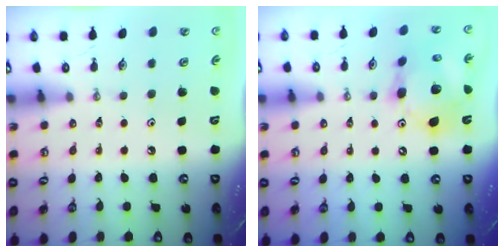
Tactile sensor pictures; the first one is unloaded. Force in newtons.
{"total": 14.4, "press": 14.2, "slide": 2.7}